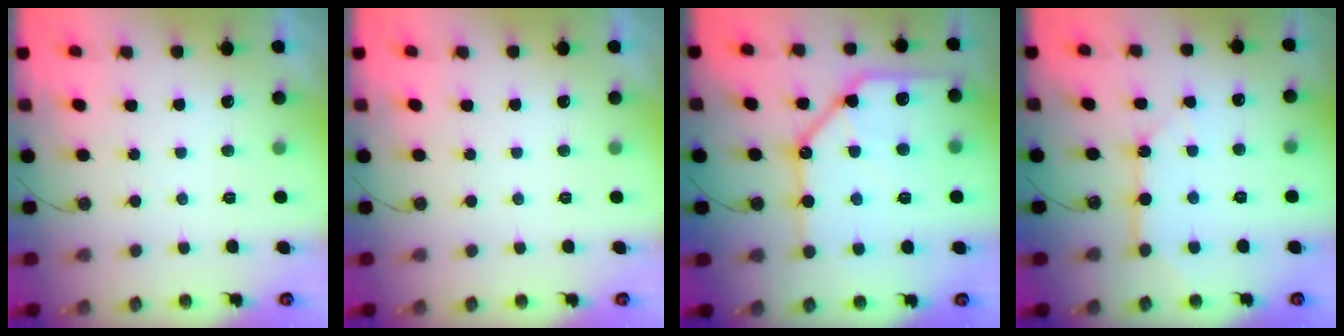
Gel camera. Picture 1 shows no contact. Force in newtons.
{"total": 0.0}
{"total": 20.3, "press": 20.2, "slide": 2.2}
{"total": 8.2, "press": 8.1, "slide": 0.9}